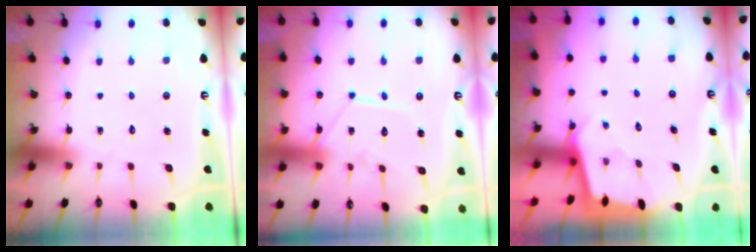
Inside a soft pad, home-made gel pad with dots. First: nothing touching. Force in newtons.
{"total": 10.2, "press": 10.2, "slide": 0.4}
{"total": 1.8, "press": 1.8, "slide": 0.2}